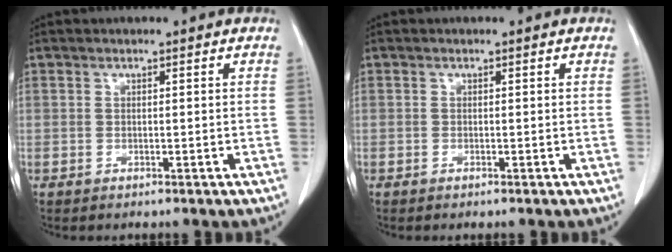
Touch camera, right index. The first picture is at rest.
{"total": 0.0}